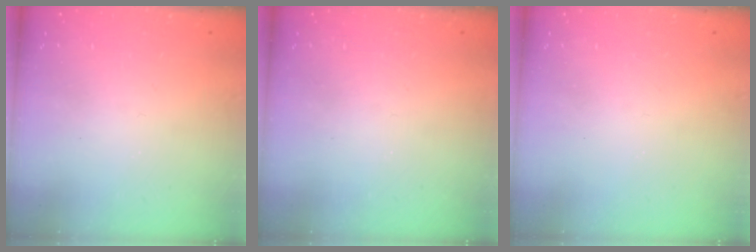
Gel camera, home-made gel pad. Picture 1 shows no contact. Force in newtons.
{"total": 0.0}
{"total": 0.0}